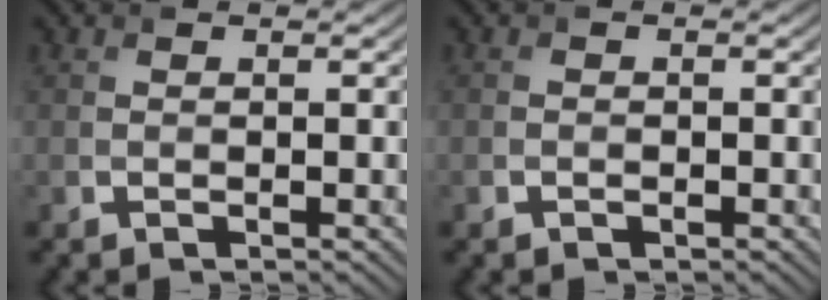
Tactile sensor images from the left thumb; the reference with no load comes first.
{"total": 0.6, "force": [-0.5, 0.3, 0.1], "torque": [0.000, -0.003, -0.010]}